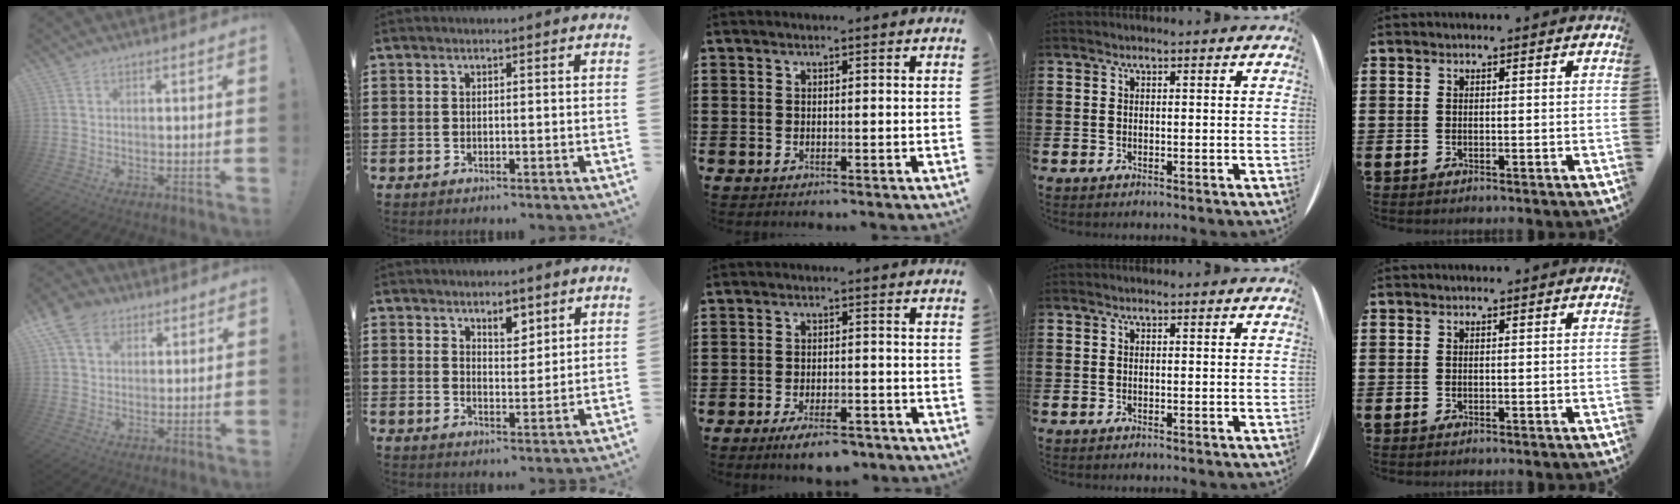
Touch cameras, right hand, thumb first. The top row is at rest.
{"thumb": {"total": 10.0, "force": [4.8, 7.4, 4.7], "torque": [-0.081, -0.009, 0.099]}, "index": {"total": 3.6, "force": [2.8, 1.7, 1.6], "torque": [-0.022, 0.000, 0.047]}, "middle": {"total": 4.5, "force": [-3.6, 1.0, 2.5], "torque": [-0.045, 0.001, -0.069]}}